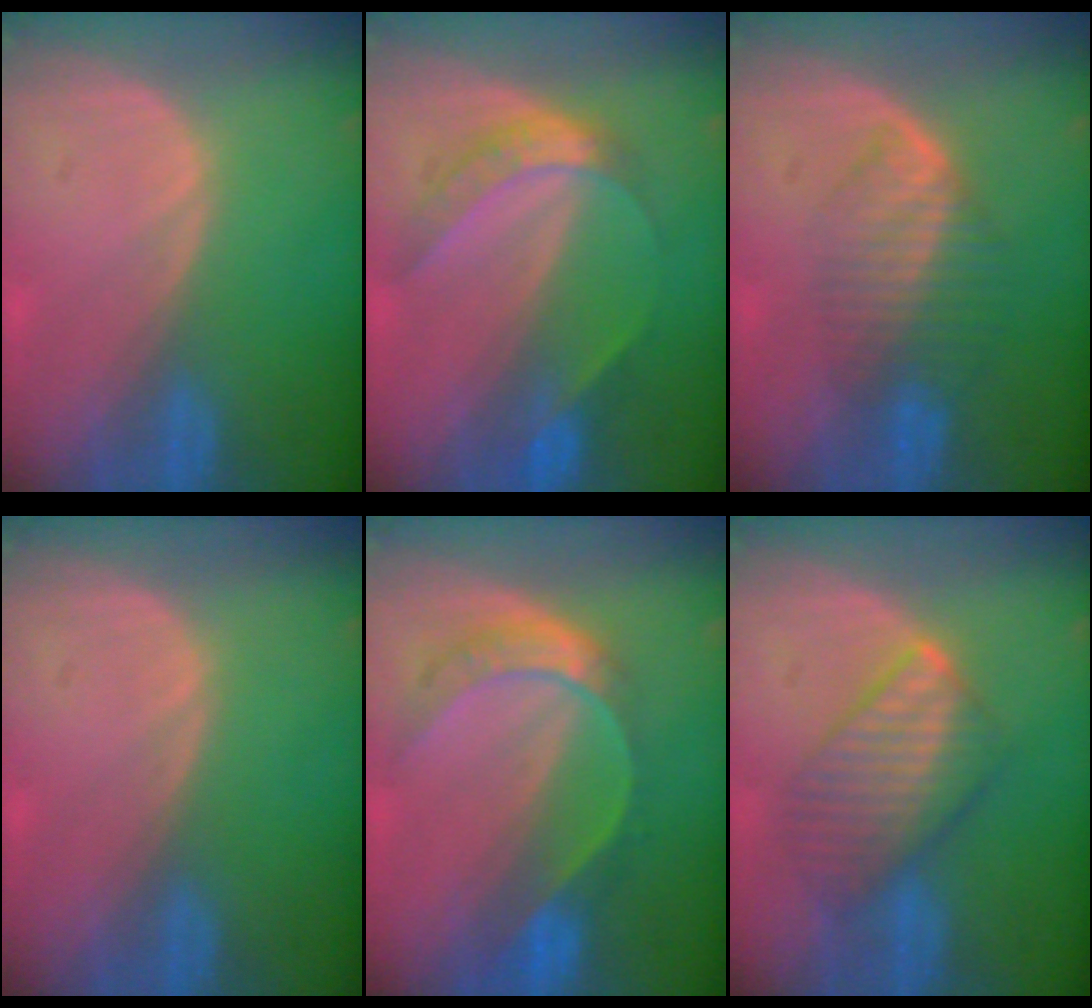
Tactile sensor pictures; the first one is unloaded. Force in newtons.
{"total": 6.2, "press": 5.3, "slide": 3.2}
{"total": 6.7, "press": 6.0, "slide": 2.9}
{"total": 0.0}
{"total": 7.7, "press": 6.4, "slide": 4.3}
{"total": 7.1, "press": 7.1, "slide": 0.3}